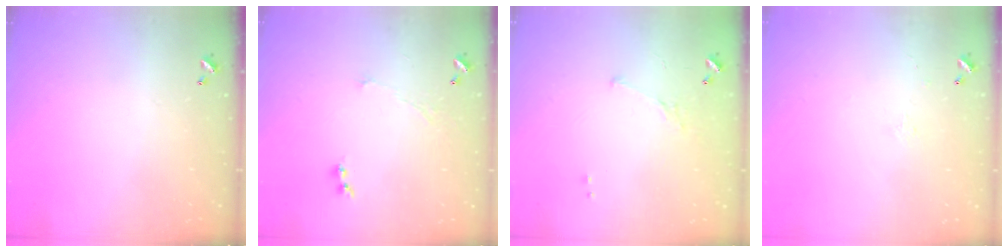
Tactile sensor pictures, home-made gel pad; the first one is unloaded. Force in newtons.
{"total": 1.2, "press": 0.7, "slide": 1.0}
{"total": 5.9, "press": 5.9, "slide": 0.8}
{"total": 0.7, "press": 0.2, "slide": 0.6}